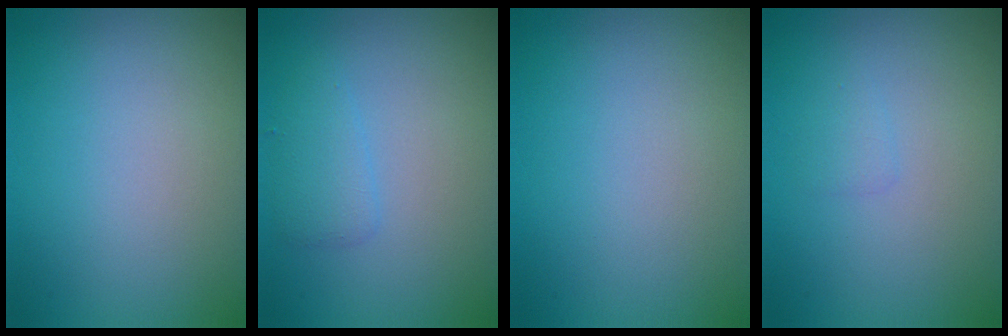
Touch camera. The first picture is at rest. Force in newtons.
{"total": 1.7, "press": 1.7, "slide": 0.1}
{"total": 0.0}
{"total": 0.8, "press": 0.8, "slide": 0.1}